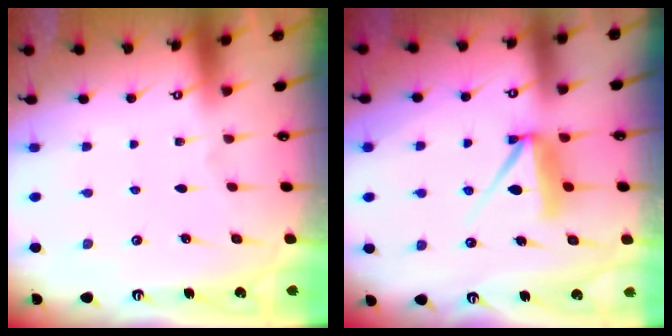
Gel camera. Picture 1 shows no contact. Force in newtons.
{"total": 7.6, "press": 7.5, "slide": 0.8}